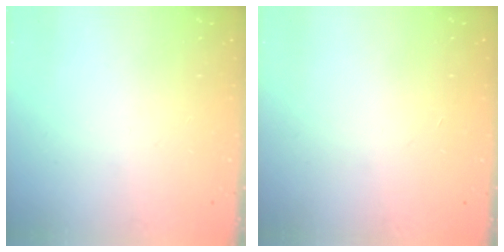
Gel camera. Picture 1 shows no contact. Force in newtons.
{"total": 0.9, "press": 0.8, "slide": 0.2}